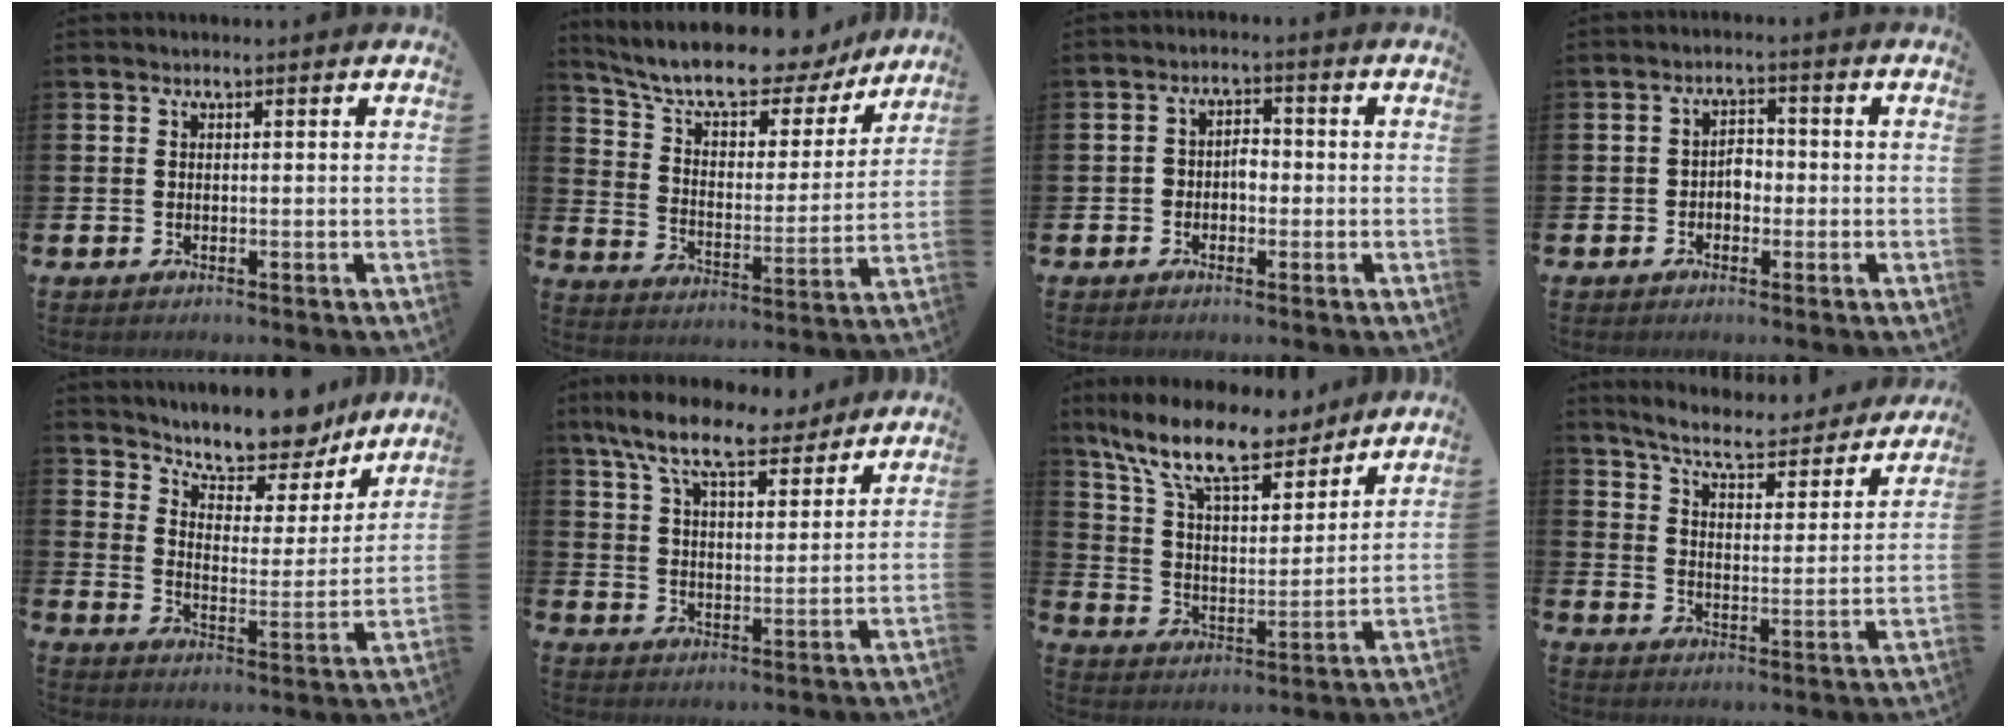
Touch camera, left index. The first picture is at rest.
{"total": 10.9, "force": [9.5, 3.0, 4.4], "torque": [-0.116, -0.060, 0.162]}
{"total": 2.4, "force": [-1.0, 1.8, 1.3], "torque": [-0.027, 0.009, -0.023]}
{"total": 2.4, "force": [-0.9, 1.7, 1.4], "torque": [-0.027, 0.009, -0.022]}
{"total": 11.2, "force": [10.4, 3.0, 3.0], "torque": [-0.075, -0.081, 0.182]}
{"total": 9.9, "force": [8.5, 2.7, 4.3], "torque": [-0.103, -0.036, 0.151]}
{"total": 13.0, "force": [10.6, 4.2, 6.1], "torque": [-0.149, -0.058, 0.186]}
{"total": 7.0, "force": [6.5, 1.0, 2.5], "torque": [-0.081, -0.041, 0.109]}